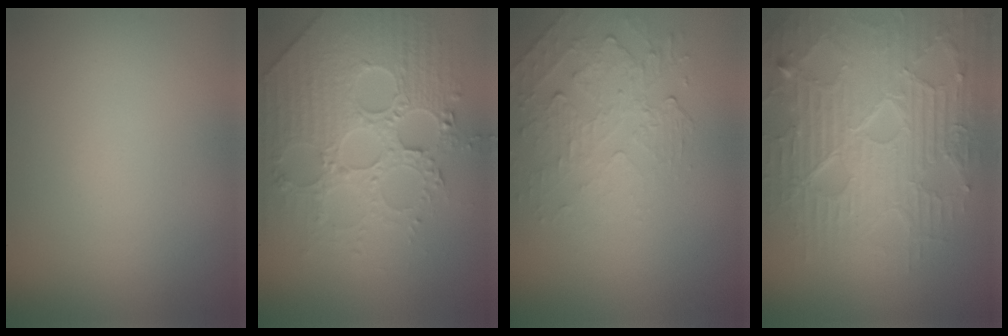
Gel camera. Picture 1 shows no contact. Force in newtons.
{"total": 6.3, "press": 5.6, "slide": 3.0}
{"total": 2.2, "press": 1.4, "slide": 1.7}
{"total": 9.0, "press": 6.4, "slide": 6.3}